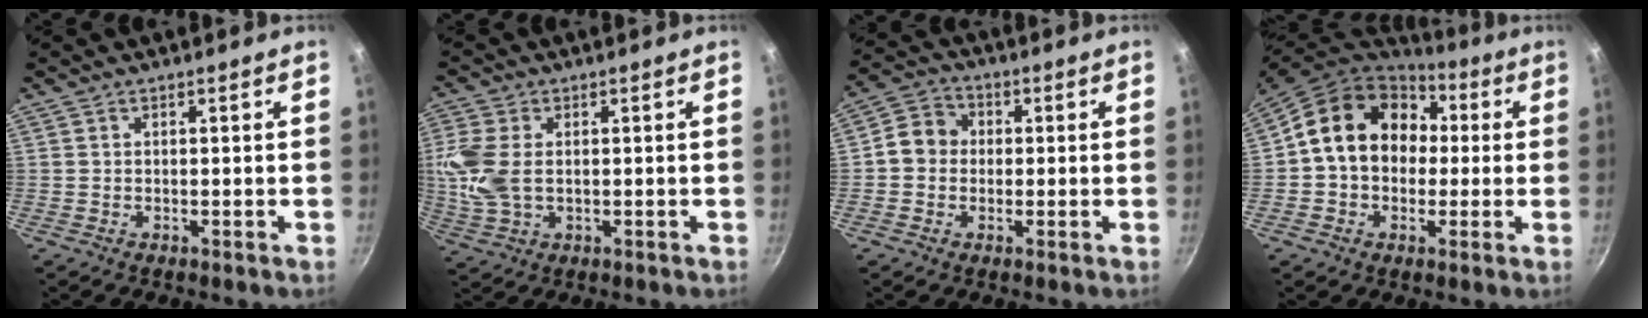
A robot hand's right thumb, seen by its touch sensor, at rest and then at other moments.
{"total": 9.0, "force": [0.5, 5.6, 7.0], "torque": [-0.157, 0.001, 0.011]}
{"total": 6.4, "force": [0.0, 5.7, 2.9], "torque": [-0.022, 0.014, -0.019]}
{"total": 17.4, "force": [2.3, 14.0, 10.1], "torque": [-0.141, 0.041, 0.025]}